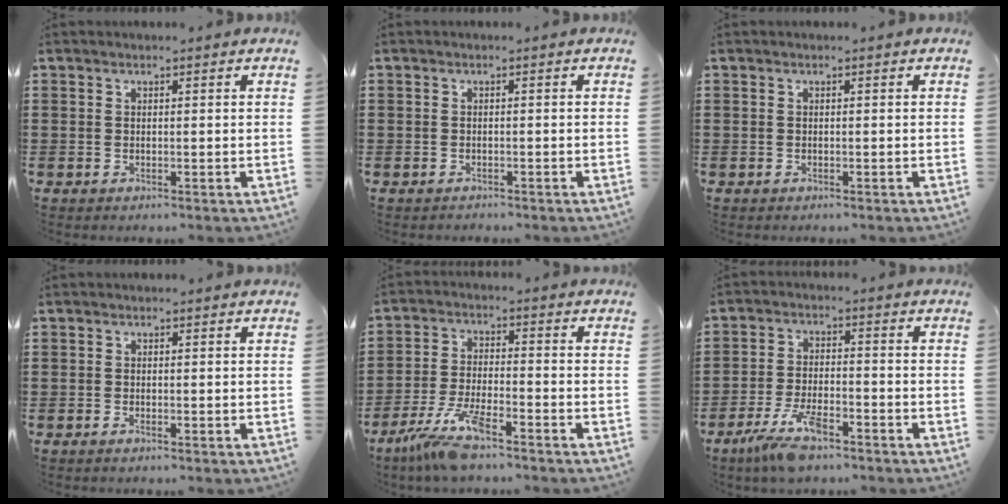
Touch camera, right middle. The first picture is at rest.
{"total": 0.7, "force": [-0.6, 0.3, -0.1], "torque": [0.001, 0.002, -0.015]}
{"total": 0.0}
{"total": 0.5, "force": [-0.3, 0.1, 0.4], "torque": [-0.009, -0.003, -0.006]}
{"total": 8.0, "force": [-6.1, 1.0, 5.1], "torque": [-0.119, -0.015, -0.119]}
{"total": 7.5, "force": [-5.0, 2.4, 5.1], "torque": [-0.112, -0.004, -0.094]}